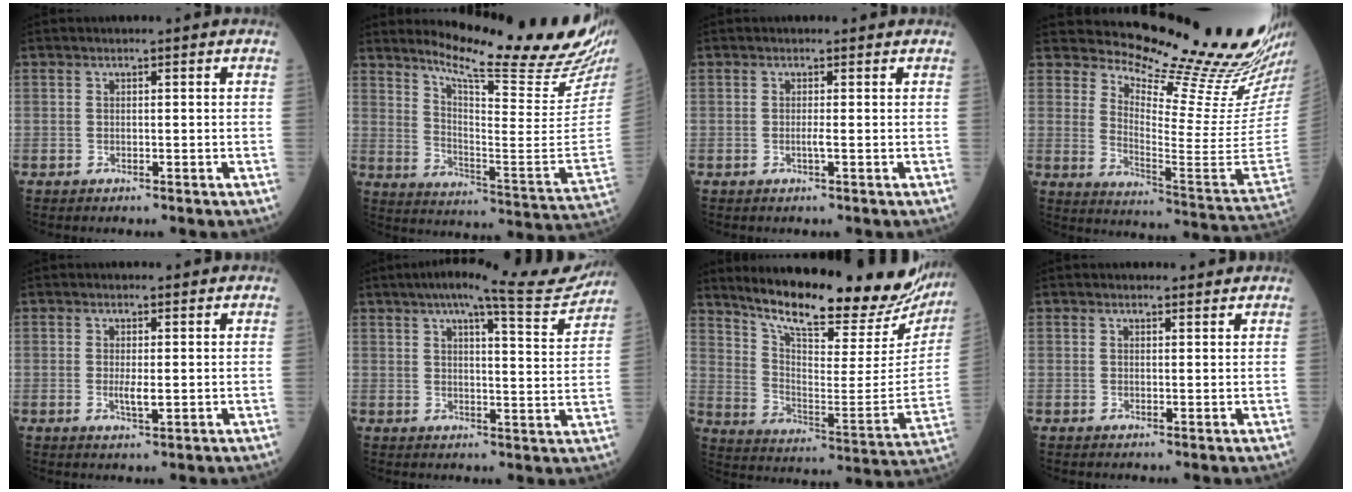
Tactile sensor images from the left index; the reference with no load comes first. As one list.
[{"total": 22.9, "force": [20.2, 0.4, 10.6], "torque": [-0.170, -0.117, 0.269]}, {"total": 0.7, "force": [-0.2, -0.1, 0.6], "torque": [-0.016, -0.002, -0.006]}, {"total": 21.1, "force": [19.7, -0.1, 7.7], "torque": [-0.134, -0.140, 0.260]}, {"total": 2.0, "force": [0.1, 0.5, 1.9], "torque": [-0.040, -0.007, 0.005]}, {"total": 13.7, "force": [12.1, 1.1, 6.3], "torque": [-0.088, -0.007, 0.145]}, {"total": 26.5, "force": [23.3, 4.6, 11.9], "torque": [-0.193, -0.078, 0.318]}, {"total": 2.0, "force": [1.9, 0.5, 0.0], "torque": [-0.005, -0.002, 0.022]}]